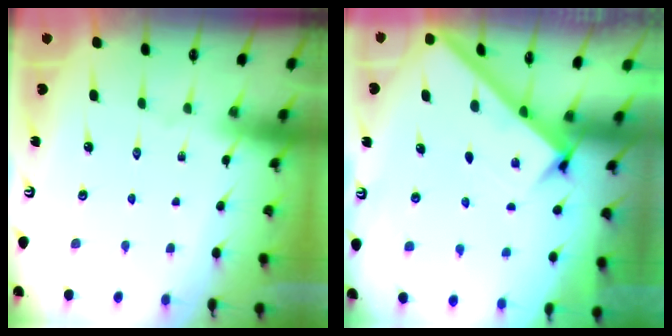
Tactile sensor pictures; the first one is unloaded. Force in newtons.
{"total": 2.8, "press": 2.8, "slide": 0.4}